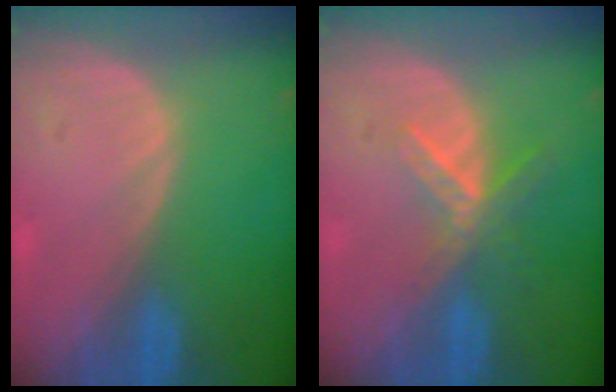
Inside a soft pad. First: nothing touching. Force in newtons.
{"total": 5.8, "press": 5.0, "slide": 2.9}